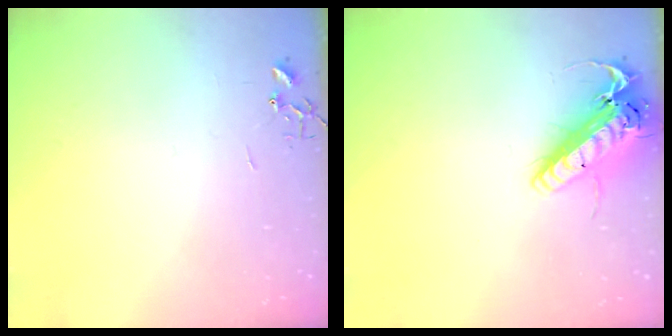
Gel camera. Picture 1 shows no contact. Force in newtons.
{"total": 18.3, "press": 18.0, "slide": 3.3}